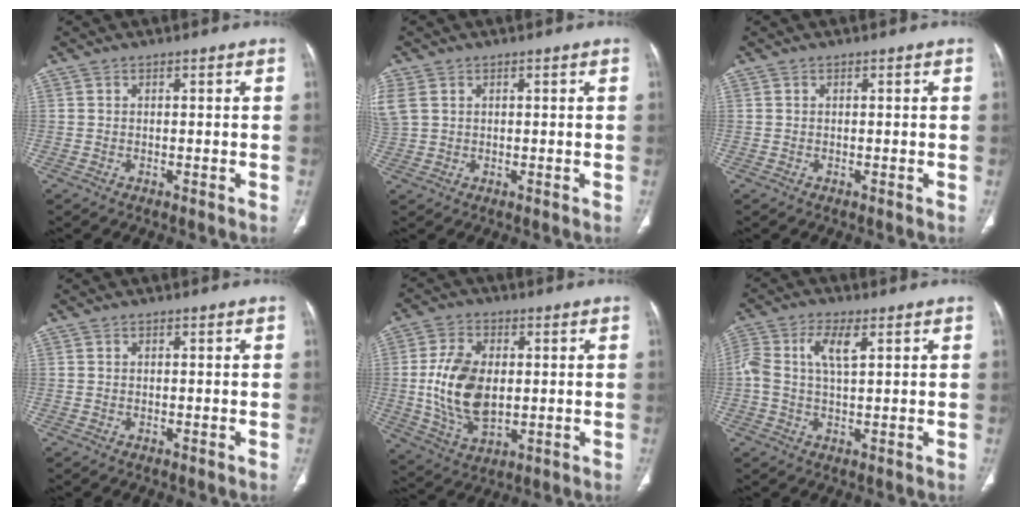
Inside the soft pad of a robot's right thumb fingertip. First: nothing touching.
{"total": 5.4, "force": [1.6, 4.1, 3.1], "torque": [-0.099, 0.014, 0.046]}
{"total": 0.0}
{"total": 0.0}
{"total": 13.5, "force": [0.3, 8.3, 10.6], "torque": [-0.197, -0.007, 0.015]}
{"total": 6.9, "force": [1.7, 3.0, 6.0], "torque": [-0.138, 0.015, 0.032]}